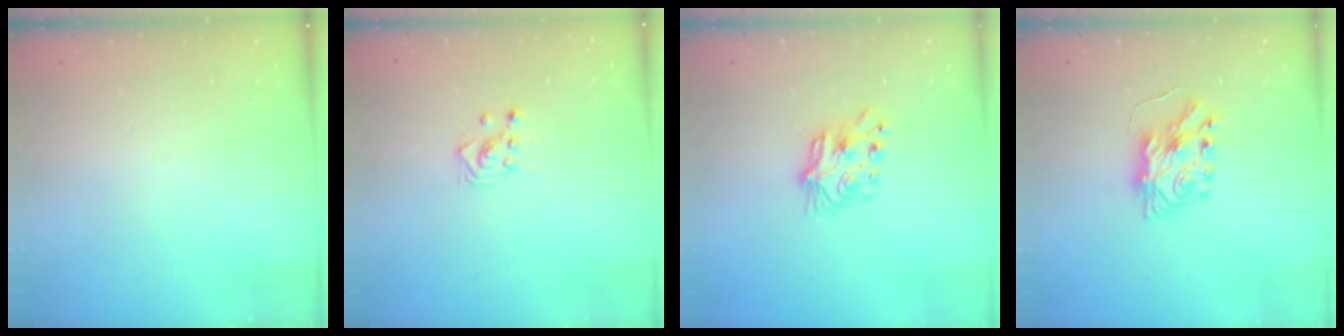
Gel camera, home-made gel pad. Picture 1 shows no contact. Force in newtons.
{"total": 3.0, "press": 3.0, "slide": 0.5}
{"total": 8.1, "press": 8.1, "slide": 0.5}
{"total": 8.1, "press": 8.1, "slide": 0.6}